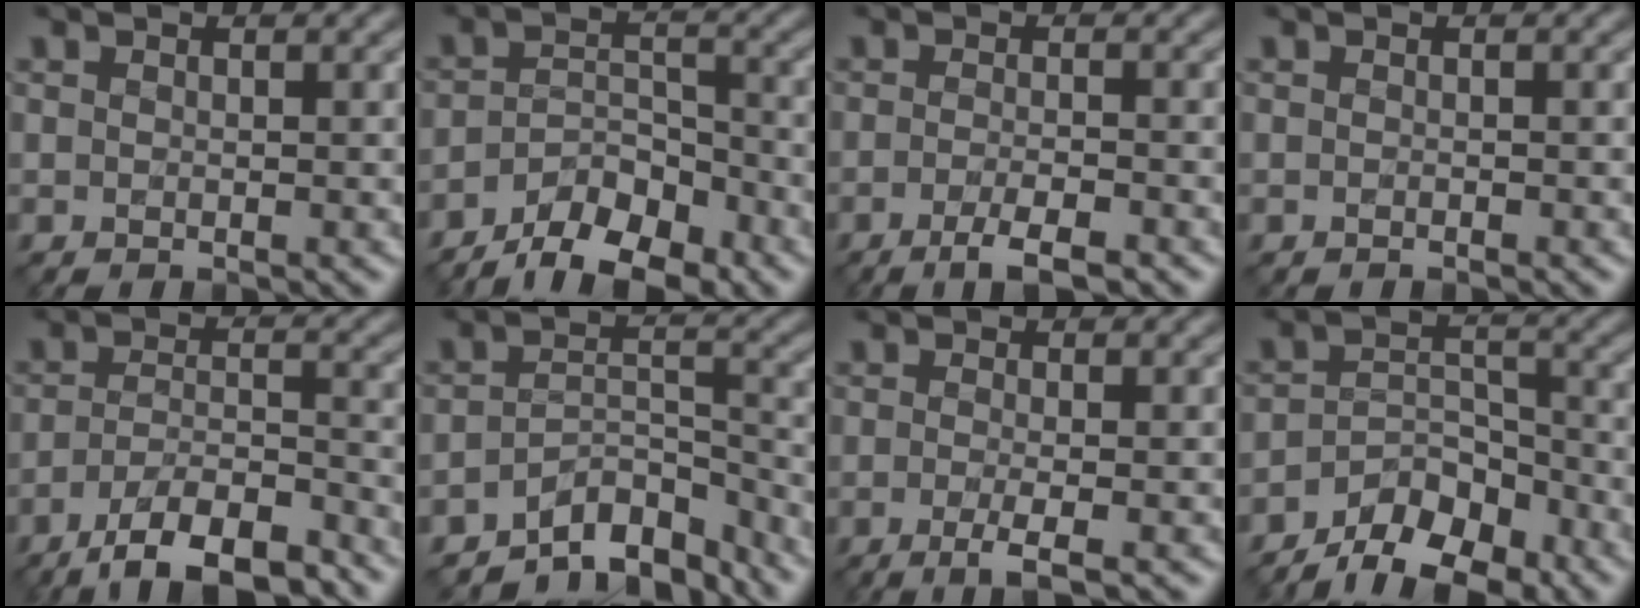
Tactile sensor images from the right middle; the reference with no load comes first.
{"total": 6.4, "force": [-5.0, 2.4, 3.3], "torque": [-0.052, 0.003, -0.089]}
{"total": 3.3, "force": [-2.0, 0.7, 2.5], "torque": [-0.044, -0.001, -0.039]}
{"total": 0.0}
{"total": 8.8, "force": [-6.6, 2.4, 5.2], "torque": [-0.087, 0.000, -0.112]}
{"total": 5.9, "force": [-5.1, 2.1, 2.2], "torque": [-0.020, 0.002, -0.082]}
{"total": 2.5, "force": [-0.9, 0.6, 2.3], "torque": [-0.041, -0.003, -0.022]}
{"total": 6.9, "force": [-5.5, 2.7, 3.2], "torque": [-0.046, 0.003, -0.101]}